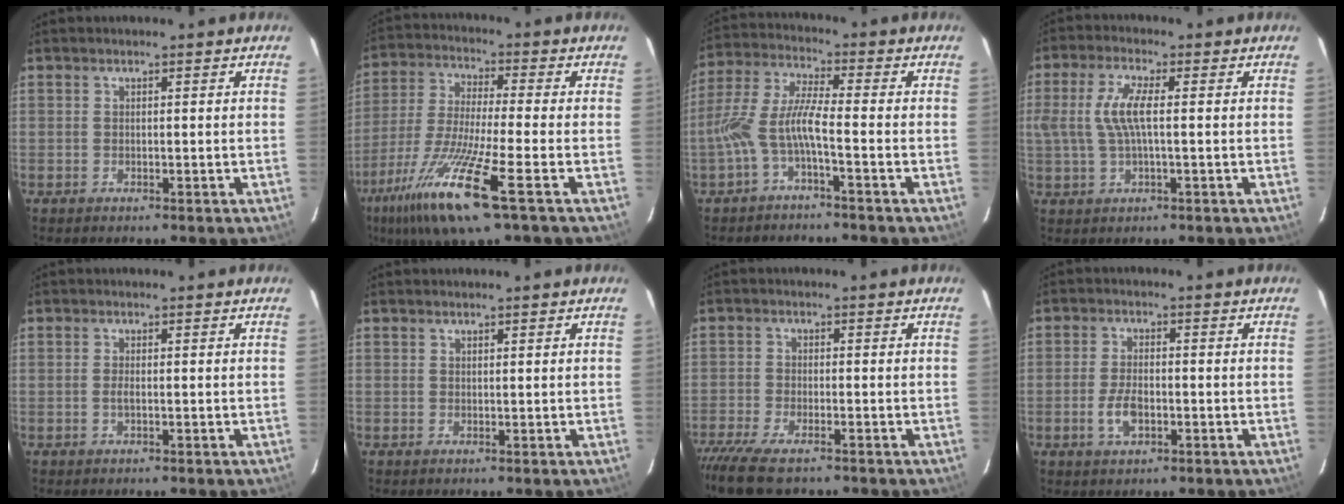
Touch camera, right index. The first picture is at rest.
{"total": 16.2, "force": [-8.3, 1.1, 13.8], "torque": [-0.297, -0.036, -0.163]}
{"total": 7.7, "force": [-3.2, 0.8, 7.0], "torque": [-0.166, 0.011, -0.064]}
{"total": 7.3, "force": [0.5, 1.9, 7.0], "torque": [-0.142, 0.004, 0.014]}
{"total": 1.0, "force": [-0.2, 0.1, 1.0], "torque": [-0.018, -0.002, -0.005]}
{"total": 0.6, "force": [0.5, 0.2, 0.1], "torque": [-0.003, 0.002, 0.010]}
{"total": 9.7, "force": [-7.8, 2.8, 5.1], "torque": [-0.129, -0.037, -0.143]}
{"total": 5.0, "force": [-1.6, 2.5, 4.0], "torque": [-0.086, -0.002, -0.029]}